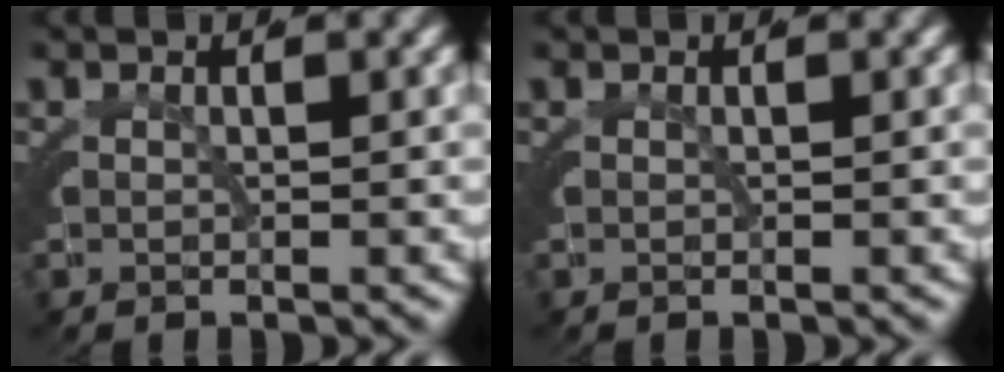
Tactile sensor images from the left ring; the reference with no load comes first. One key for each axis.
{"total": 0.0}